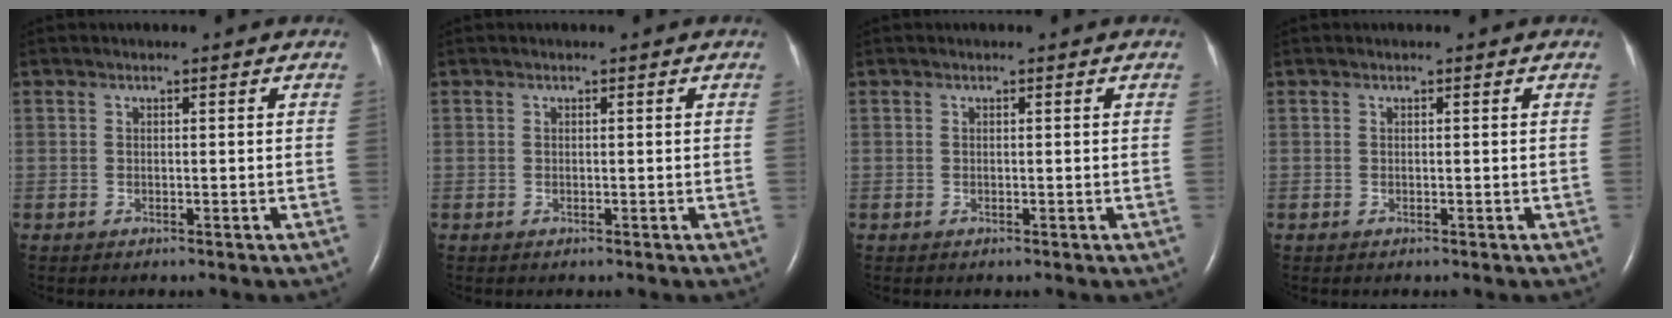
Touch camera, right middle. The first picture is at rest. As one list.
[{"total": 0.0}, {"total": 0.0}, {"total": 0.0}]